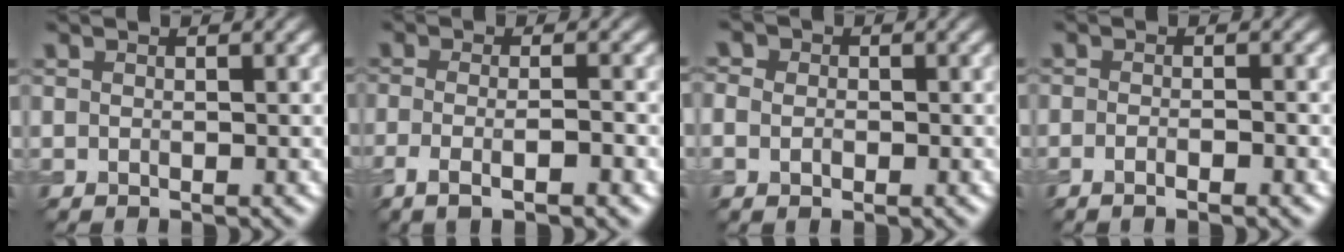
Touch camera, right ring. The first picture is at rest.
{"total": 4.7, "force": [-1.8, 1.5, 4.1], "torque": [-0.062, -0.012, -0.025]}
{"total": 3.2, "force": [0.5, 2.6, 1.8], "torque": [-0.012, 0.020, -0.022]}
{"total": 2.5, "force": [-1.0, 0.9, 2.1], "torque": [-0.018, 0.005, -0.022]}